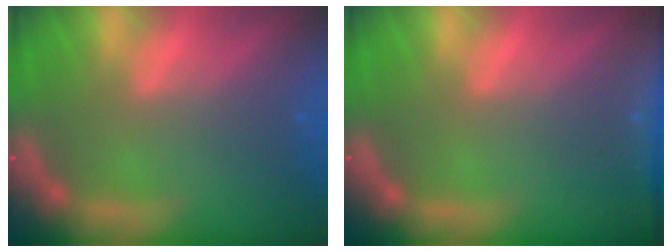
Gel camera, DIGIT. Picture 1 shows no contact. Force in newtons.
{"total": 6.0}